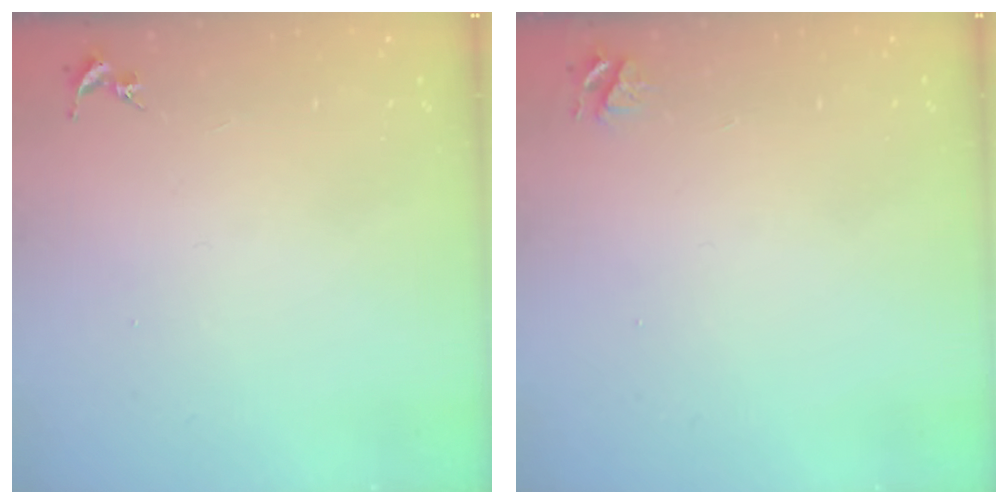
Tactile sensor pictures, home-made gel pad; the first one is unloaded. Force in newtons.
{"total": 4.0, "press": 3.9, "slide": 0.4}